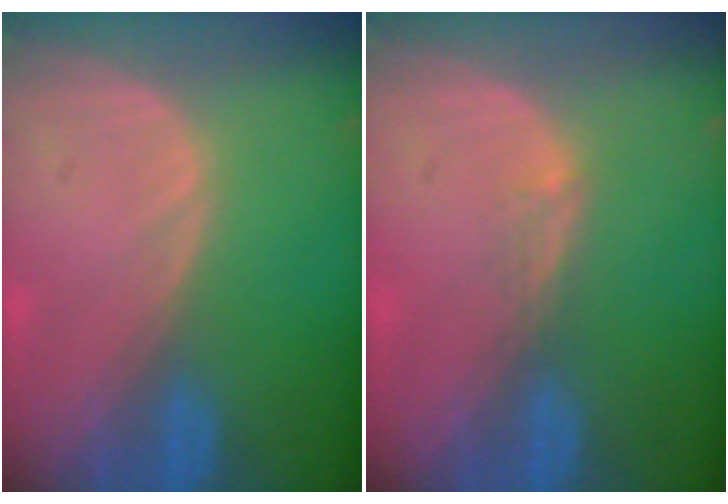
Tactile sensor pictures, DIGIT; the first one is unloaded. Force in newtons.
{"total": 1.5, "press": 1.0, "slide": 1.0}